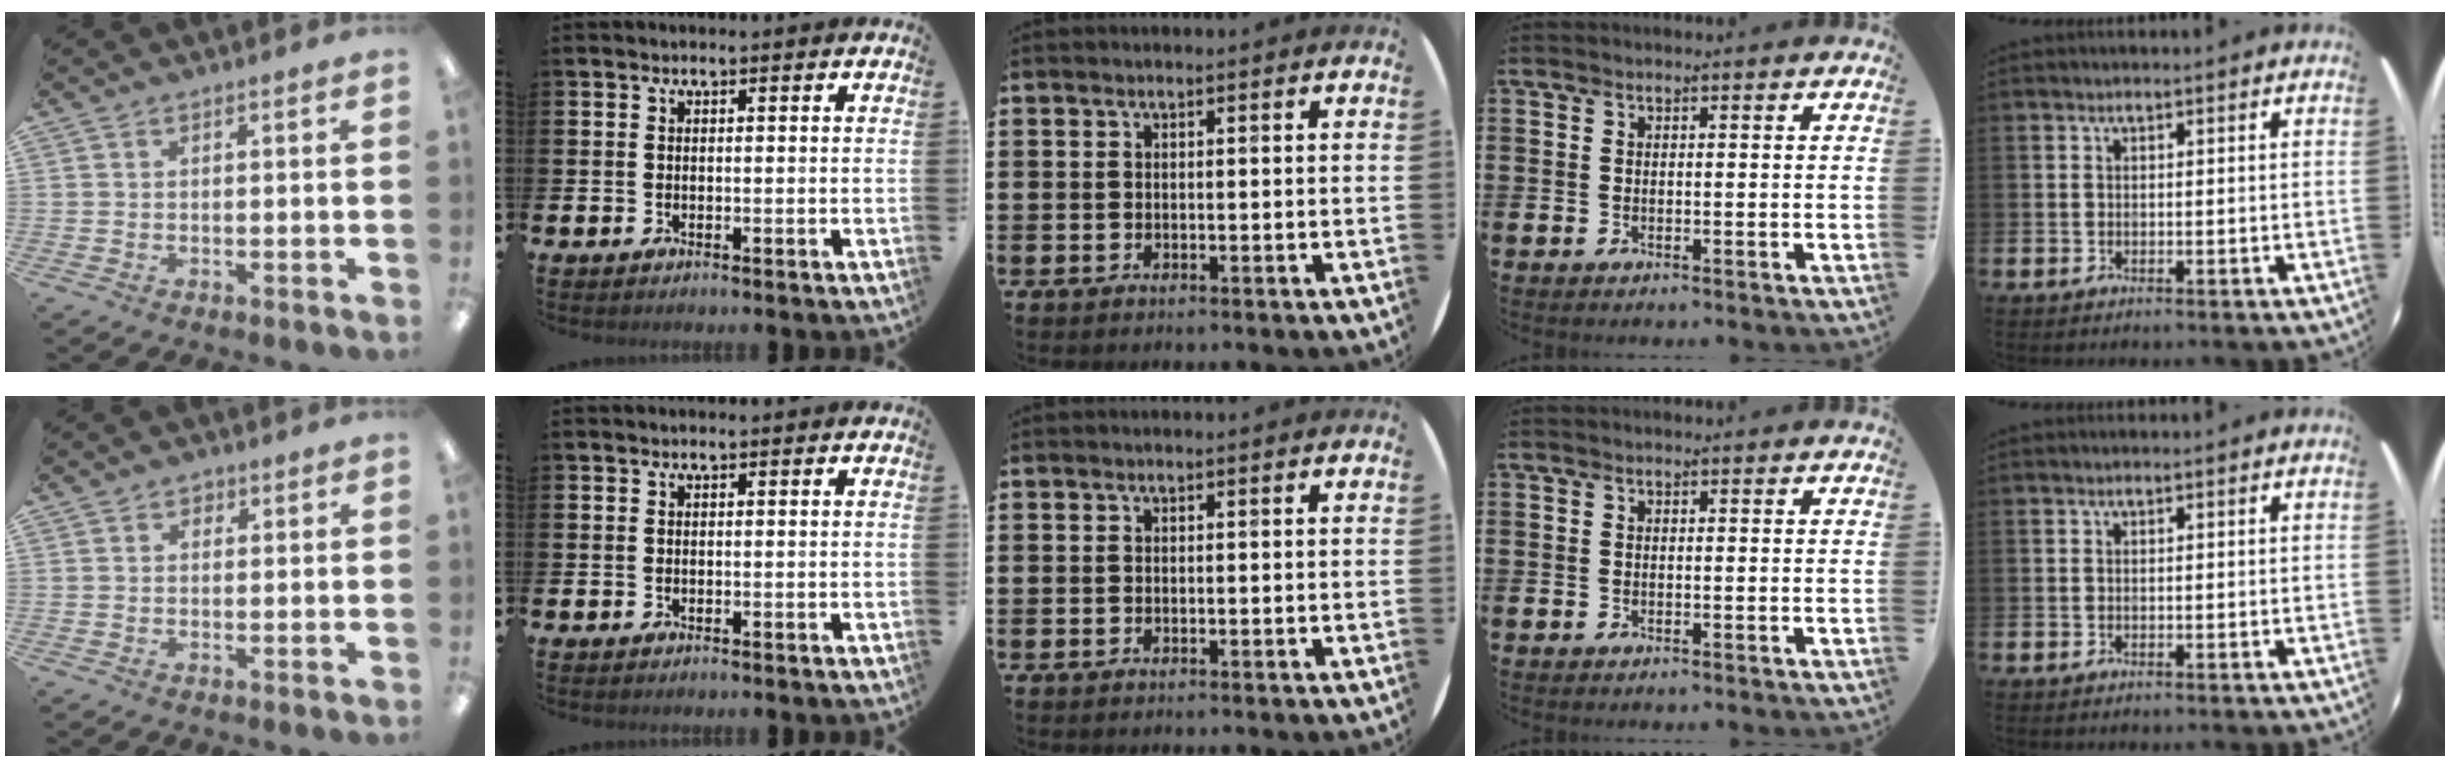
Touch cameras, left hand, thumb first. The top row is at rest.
{"thumb": {"total": 1.6, "force": [0.8, 1.3, 0.6], "torque": [-0.004, 0.003, 0.011]}}